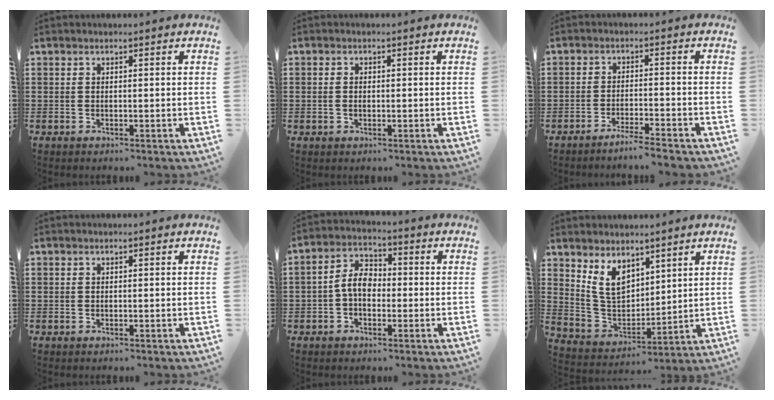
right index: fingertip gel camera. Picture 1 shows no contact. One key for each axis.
{"total": 1.1, "fx": -0.1, "fy": 0.6, "fz": 1.0, "tx": -0.022, "ty": 0.000, "tz": -0.001}
{"total": 3.1, "fx": -2.8, "fy": -0.5, "fz": 1.0, "tx": -0.018, "ty": -0.002, "tz": -0.056}
{"total": 0.0}
{"total": 5.3, "fx": -0.6, "fy": 3.4, "fz": 4.1, "tx": -0.093, "ty": 0.007, "tz": -0.017}
{"total": 7.3, "fx": 4.4, "fy": 4.7, "fz": 3.5, "tx": -0.098, "ty": -0.007, "tz": 0.082}